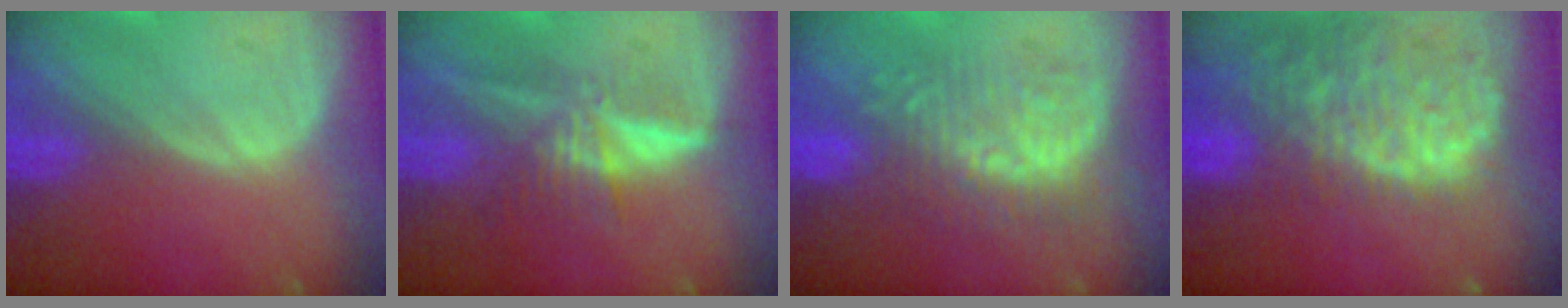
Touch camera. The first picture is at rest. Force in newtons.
{"total": 5.8, "press": 5.5, "slide": 2.0}
{"total": 9.6, "press": 8.5, "slide": 4.4}
{"total": 13.5, "press": 11.1, "slide": 7.8}